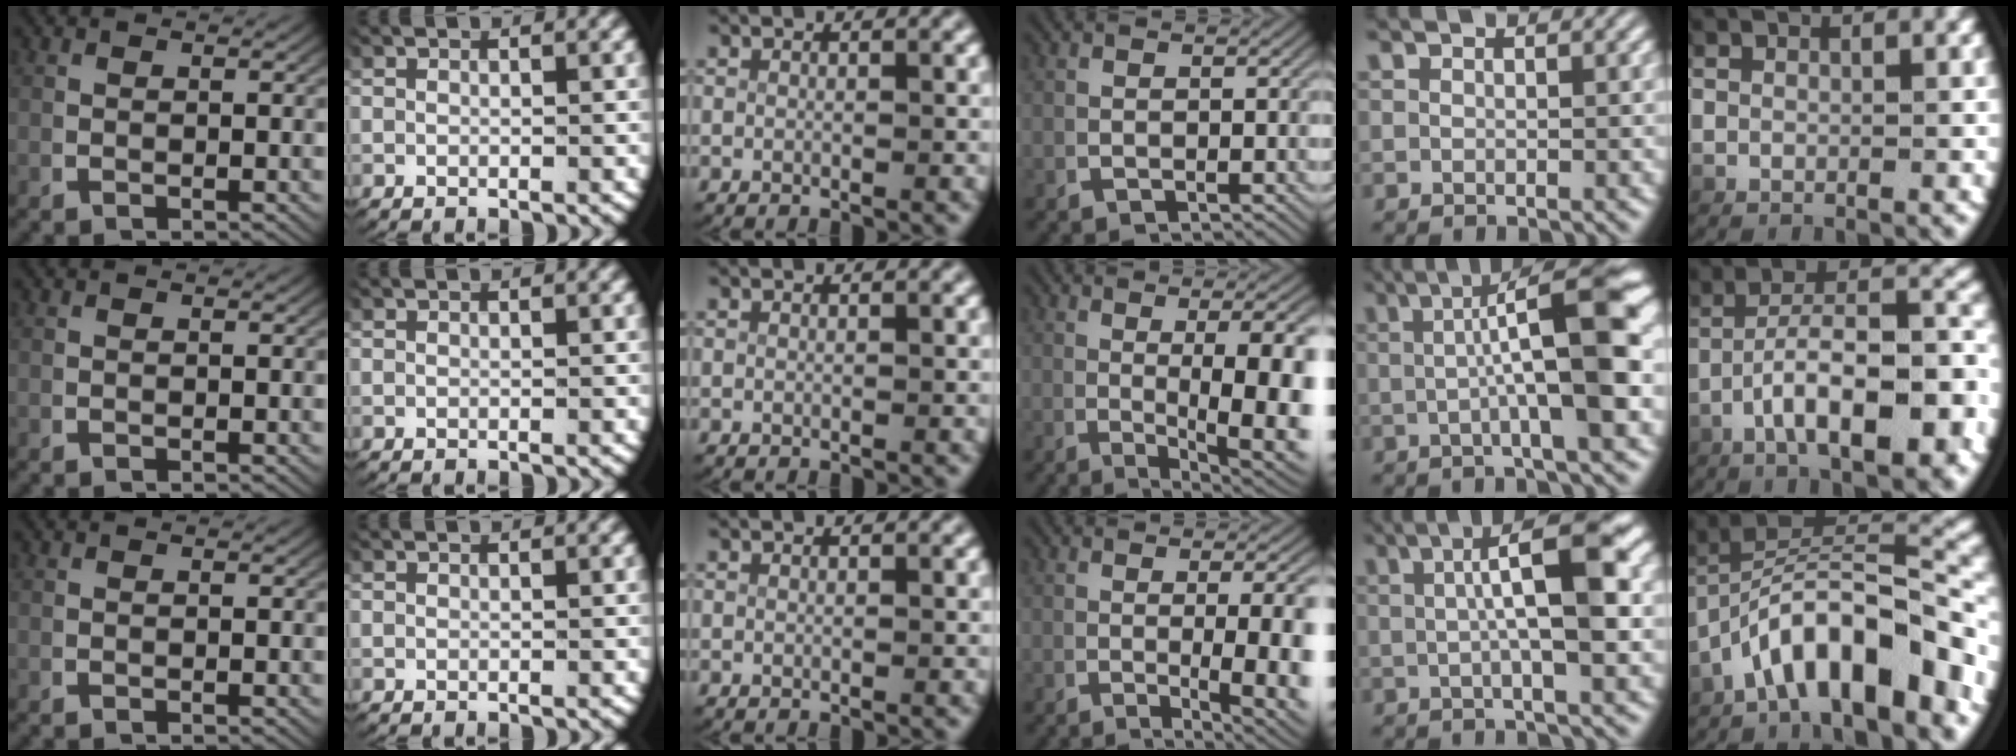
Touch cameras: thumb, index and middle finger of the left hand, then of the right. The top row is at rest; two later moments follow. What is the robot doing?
{"motion": "lift_and_place", "object": "ribbon"}